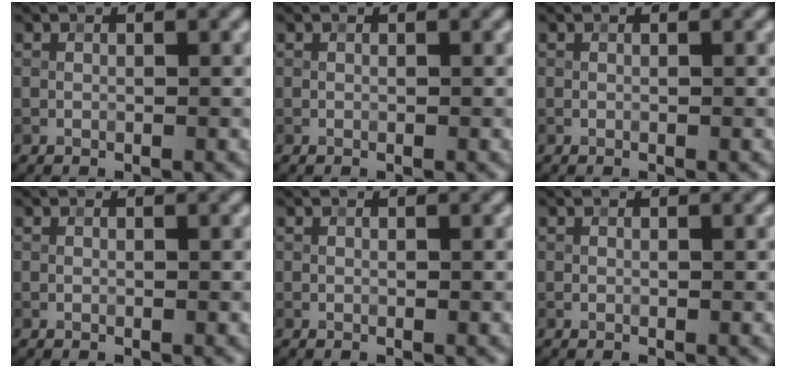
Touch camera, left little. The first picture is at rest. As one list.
[{"total": 0.0}, {"total": 0.0}, {"total": 0.0}, {"total": 0.0}, {"total": 0.0}]